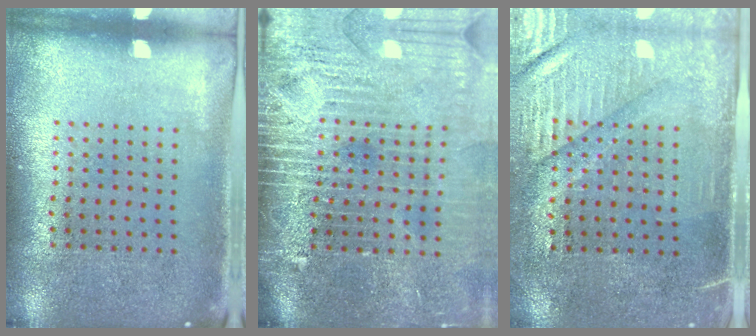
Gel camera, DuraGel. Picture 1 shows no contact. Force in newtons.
{"total": 4.4, "press": 3.7, "slide": 2.4}
{"total": 3.6, "press": 3.1, "slide": 1.8}